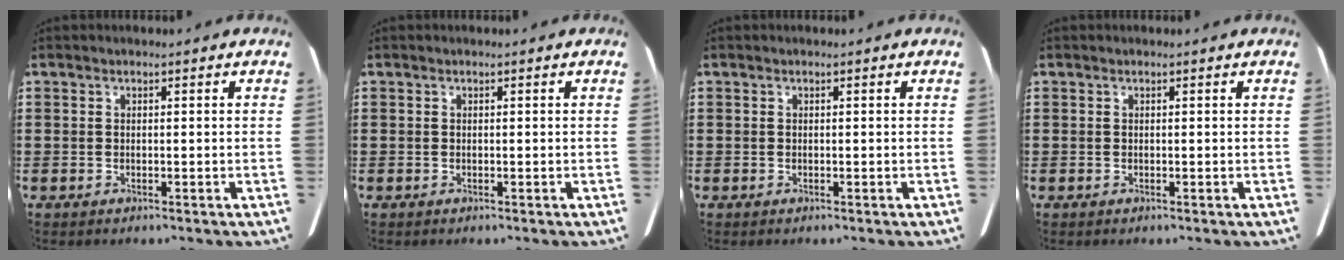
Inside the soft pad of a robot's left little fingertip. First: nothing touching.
{"total": 0.0}
{"total": 0.0}
{"total": 0.0}